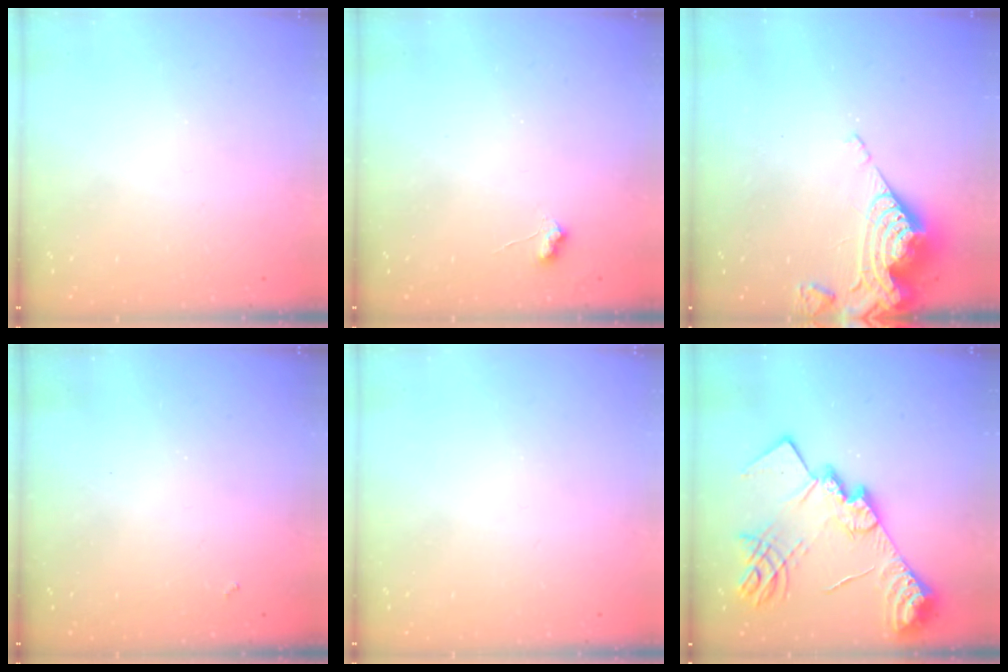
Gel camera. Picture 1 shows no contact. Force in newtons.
{"total": 4.7, "press": 4.6, "slide": 0.6}
{"total": 12.1, "press": 12.1, "slide": 1.2}
{"total": 1.6, "press": 1.6, "slide": 0.4}
{"total": 0.0}
{"total": 24.3, "press": 24.2, "slide": 2.0}